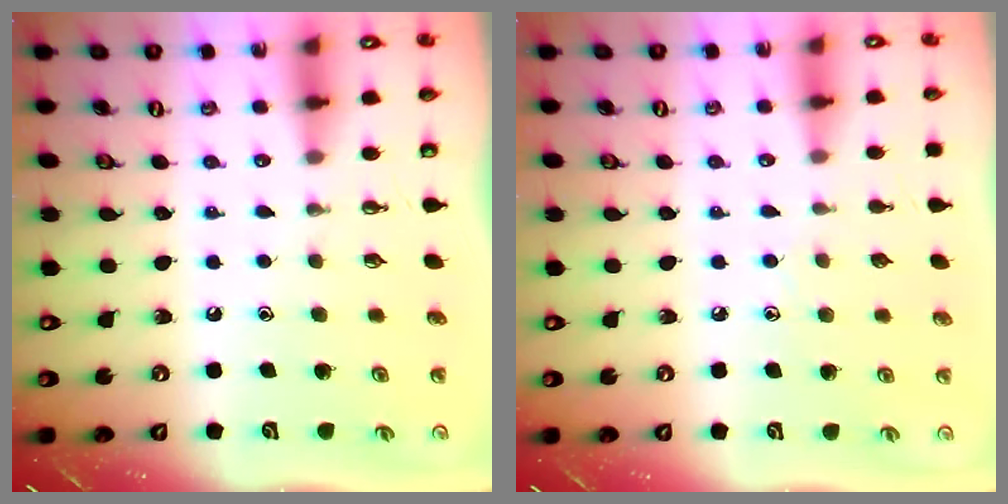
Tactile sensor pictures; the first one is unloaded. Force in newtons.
{"total": 2.9, "press": 2.8, "slide": 0.2}